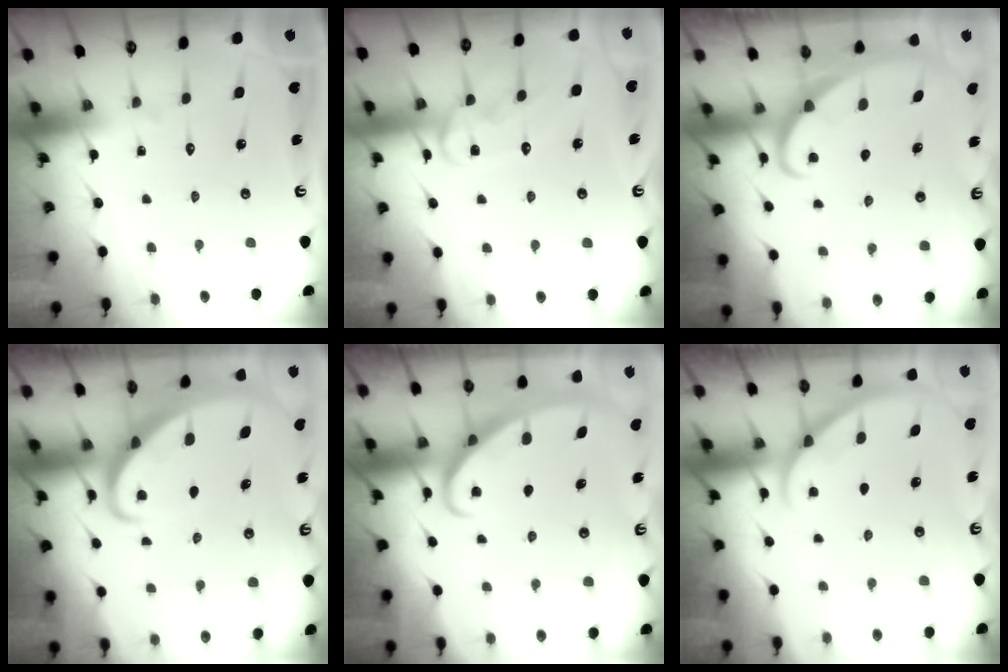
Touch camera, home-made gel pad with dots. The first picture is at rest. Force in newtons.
{"total": 11.4, "press": 11.4, "slide": 1.0}
{"total": 1.5, "press": 1.5, "slide": 0.1}
{"total": 3.5, "press": 3.5, "slide": 0.4}
{"total": 3.0, "press": 2.9, "slide": 0.3}
{"total": 2.0, "press": 2.0, "slide": 0.2}